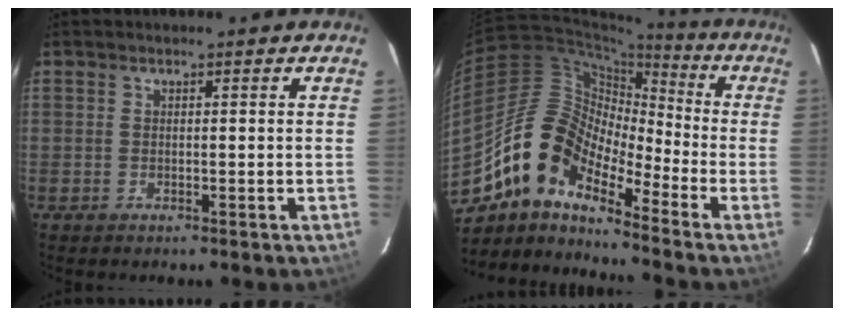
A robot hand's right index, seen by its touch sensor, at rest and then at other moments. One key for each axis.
{"total": 13.6, "fx": -10.0, "fy": 5.4, "fz": 7.4, "tx": -0.118, "ty": 0.012, "tz": -0.206}